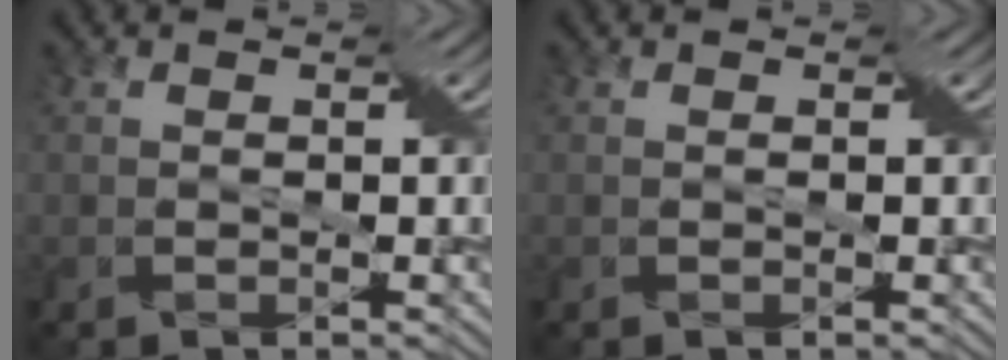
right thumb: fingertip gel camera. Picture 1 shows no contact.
{"total": 0.0}